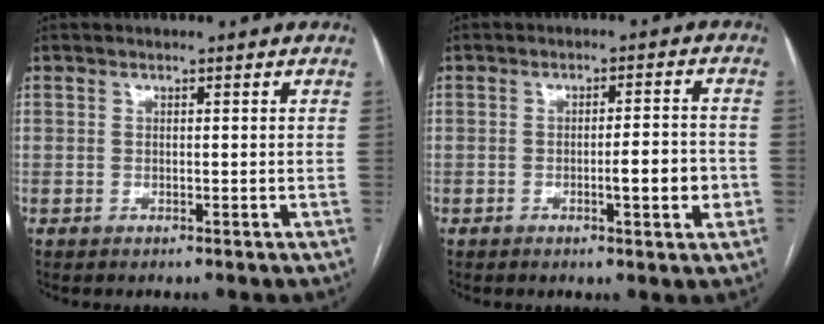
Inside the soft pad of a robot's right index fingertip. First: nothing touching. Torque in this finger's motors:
{"motor_torque": [0.87, -0.24, 0.37, 0.07]}